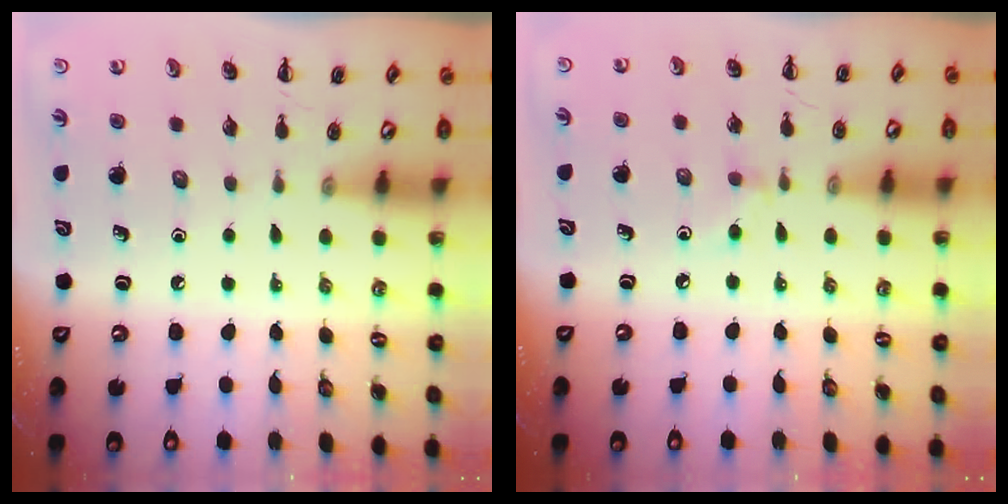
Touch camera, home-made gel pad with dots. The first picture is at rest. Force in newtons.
{"total": 5.1, "press": 4.8, "slide": 1.7}